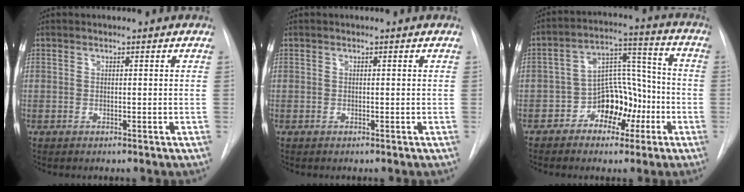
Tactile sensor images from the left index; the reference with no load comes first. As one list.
[{"total": 0.0}, {"total": 9.7, "force": [-4.1, 6.1, 6.3], "torque": [-0.106, 0.037, -0.063]}]